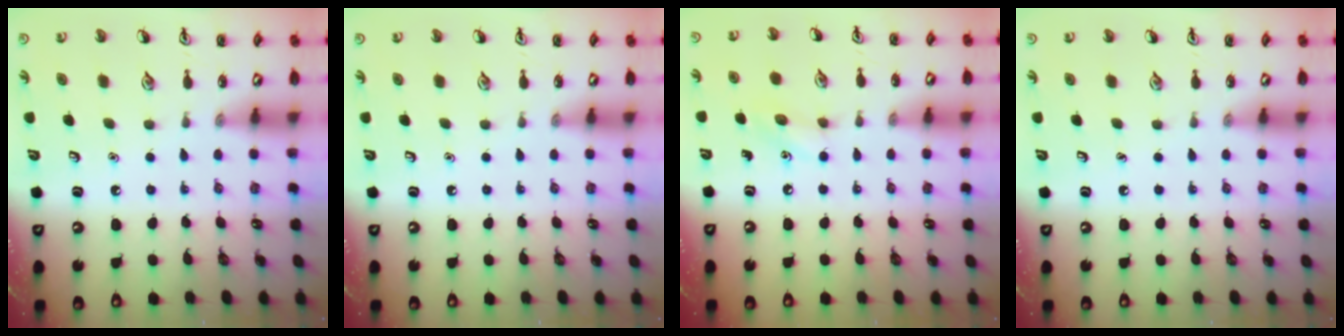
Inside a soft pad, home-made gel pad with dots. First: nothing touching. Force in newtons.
{"total": 0.0}
{"total": 6.3, "press": 6.1, "slide": 1.4}
{"total": 0.0}